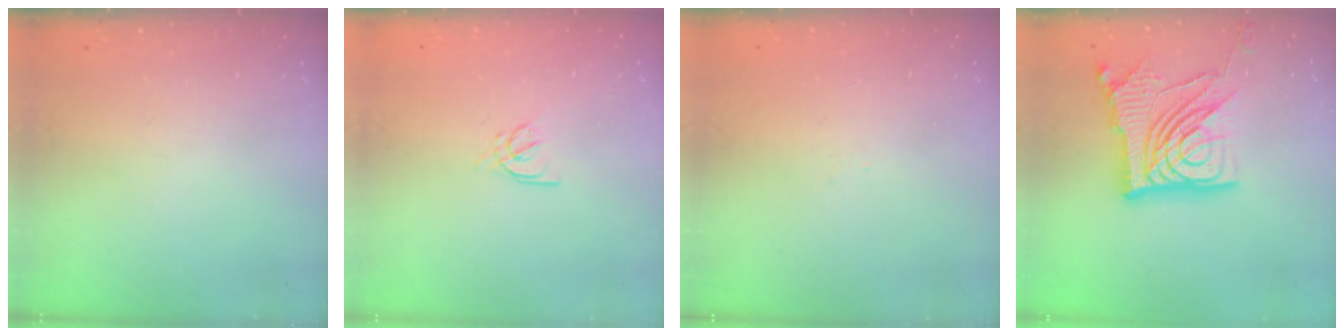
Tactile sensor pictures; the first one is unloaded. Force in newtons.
{"total": 3.7, "press": 3.6, "slide": 0.7}
{"total": 1.6, "press": 1.5, "slide": 0.4}
{"total": 22.5, "press": 22.4, "slide": 2.7}